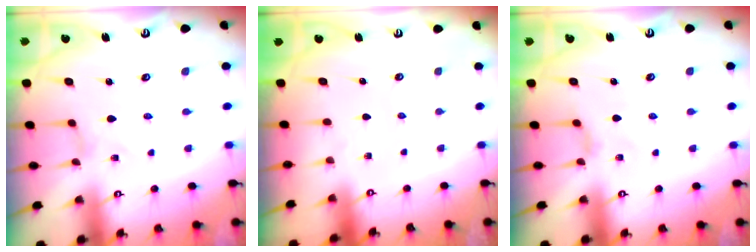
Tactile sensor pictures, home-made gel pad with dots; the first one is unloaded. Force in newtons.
{"total": 0.0}
{"total": 1.1, "press": 1.1, "slide": 0.4}